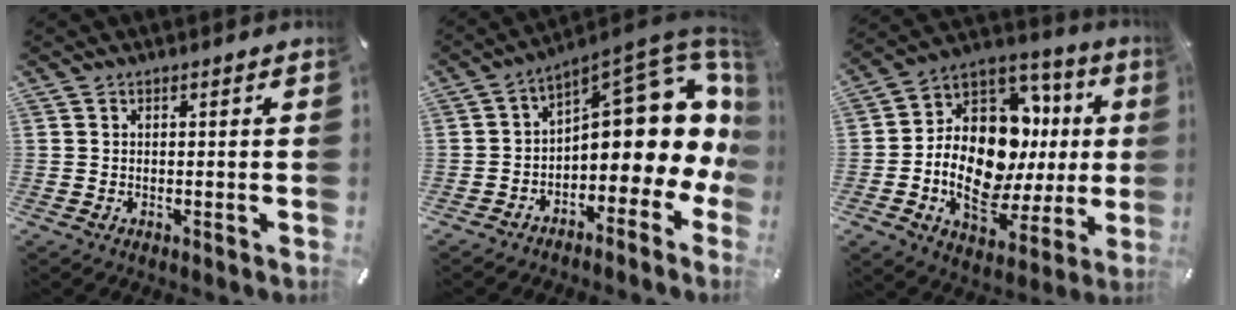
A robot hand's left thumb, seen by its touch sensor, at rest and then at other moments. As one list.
[{"total": 13.7, "force": [5.7, 7.6, 9.9], "torque": [-0.104, -0.073, 0.089]}, {"total": 21.2, "force": [0.4, 14.5, 15.5], "torque": [-0.272, -0.022, 0.015]}]